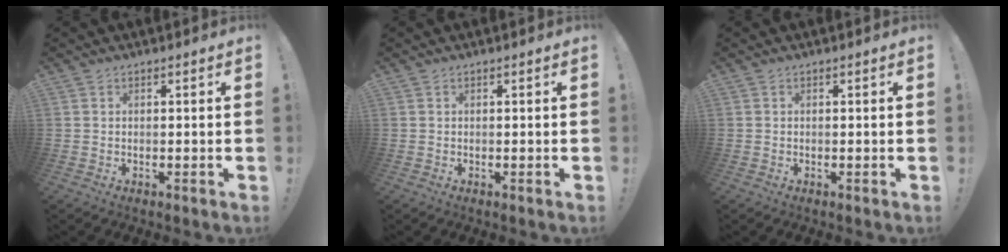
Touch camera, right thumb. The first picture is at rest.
{"total": 0.0}
{"total": 0.0}